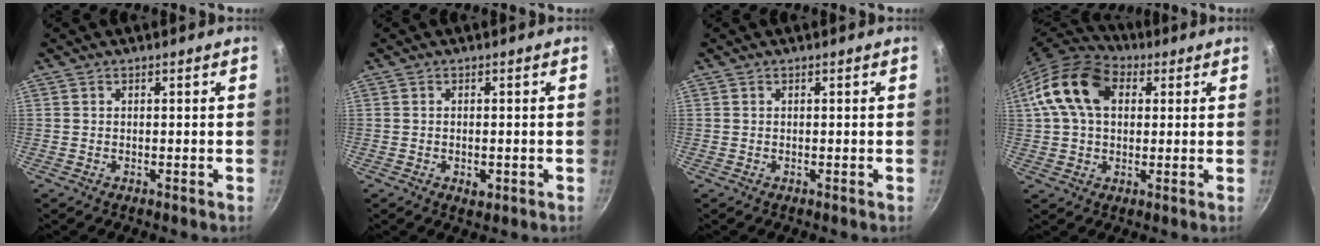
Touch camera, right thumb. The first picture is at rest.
{"total": 2.3, "force": [-0.7, 1.3, 1.8], "torque": [-0.028, -0.002, -0.009]}
{"total": 0.0}
{"total": 14.9, "force": [3.8, 10.3, 10.1], "torque": [-0.168, 0.019, 0.050]}